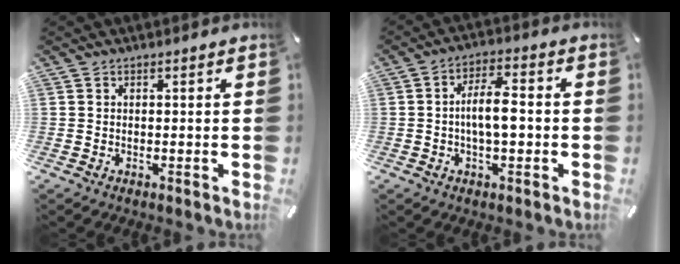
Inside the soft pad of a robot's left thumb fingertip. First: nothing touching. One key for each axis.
{"total": 7.6, "fx": -1.0, "fy": 3.2, "fz": 6.8, "tx": -0.118, "ty": 0.012, "tz": -0.020}